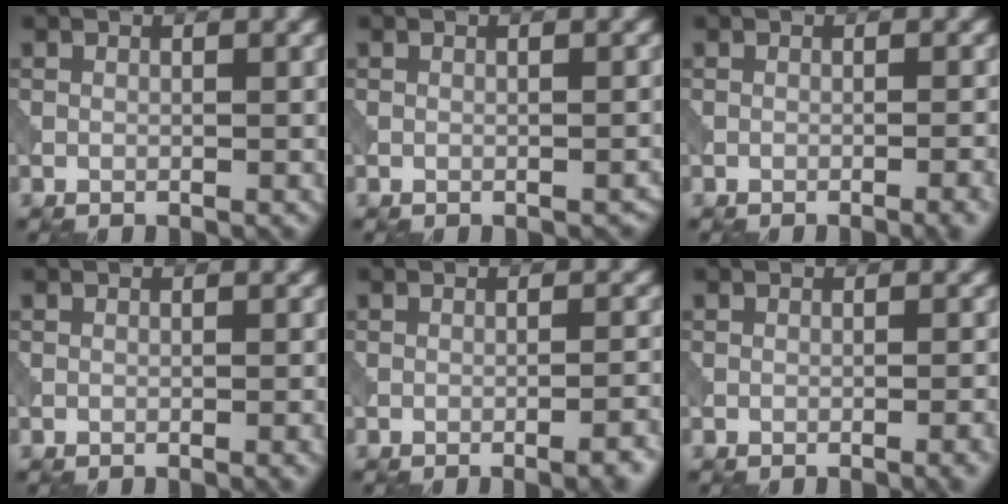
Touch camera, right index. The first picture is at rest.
{"total": 0.7, "force": [-0.5, 0.3, 0.4], "torque": [-0.008, 0.001, -0.004]}
{"total": 2.3, "force": [-1.2, 0.5, 1.9], "torque": [-0.018, 0.006, -0.017]}
{"total": 0.7, "force": [-0.3, 0.1, 0.7], "torque": [-0.008, 0.002, -0.006]}
{"total": 3.2, "force": [-1.7, 0.8, 2.6], "torque": [-0.025, 0.011, -0.026]}
{"total": 1.7, "force": [-0.8, 0.4, 1.5], "torque": [-0.013, 0.004, -0.012]}